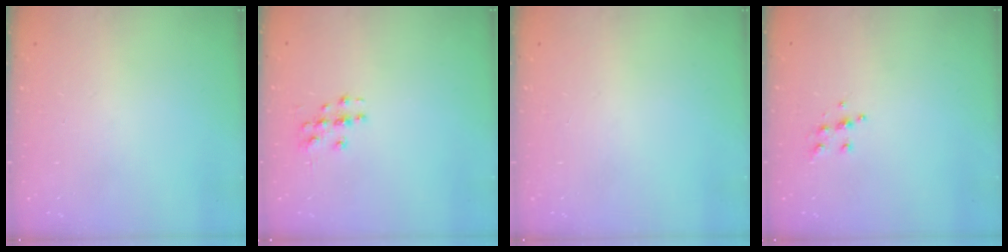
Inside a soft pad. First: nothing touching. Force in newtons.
{"total": 3.7, "press": 3.7, "slide": 0.1}
{"total": 0.0}
{"total": 5.1, "press": 5.1, "slide": 0.5}